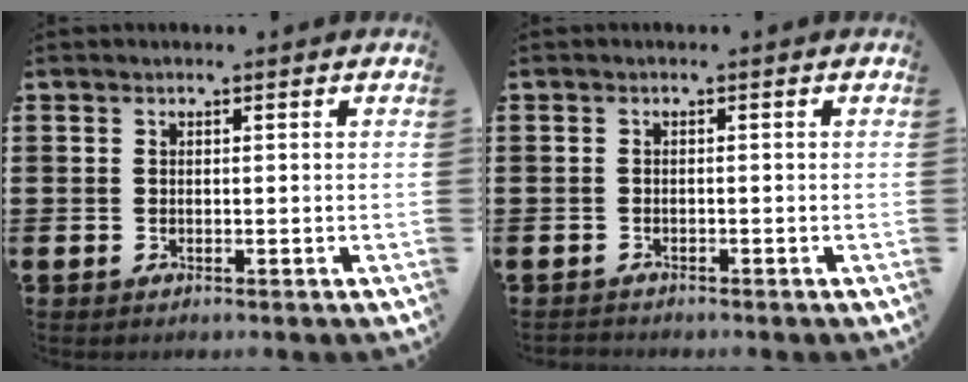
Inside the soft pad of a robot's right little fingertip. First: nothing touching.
{"total": 0.6, "force": [-0.6, 0.1, -0.1], "torque": [-0.001, -0.003, -0.012]}